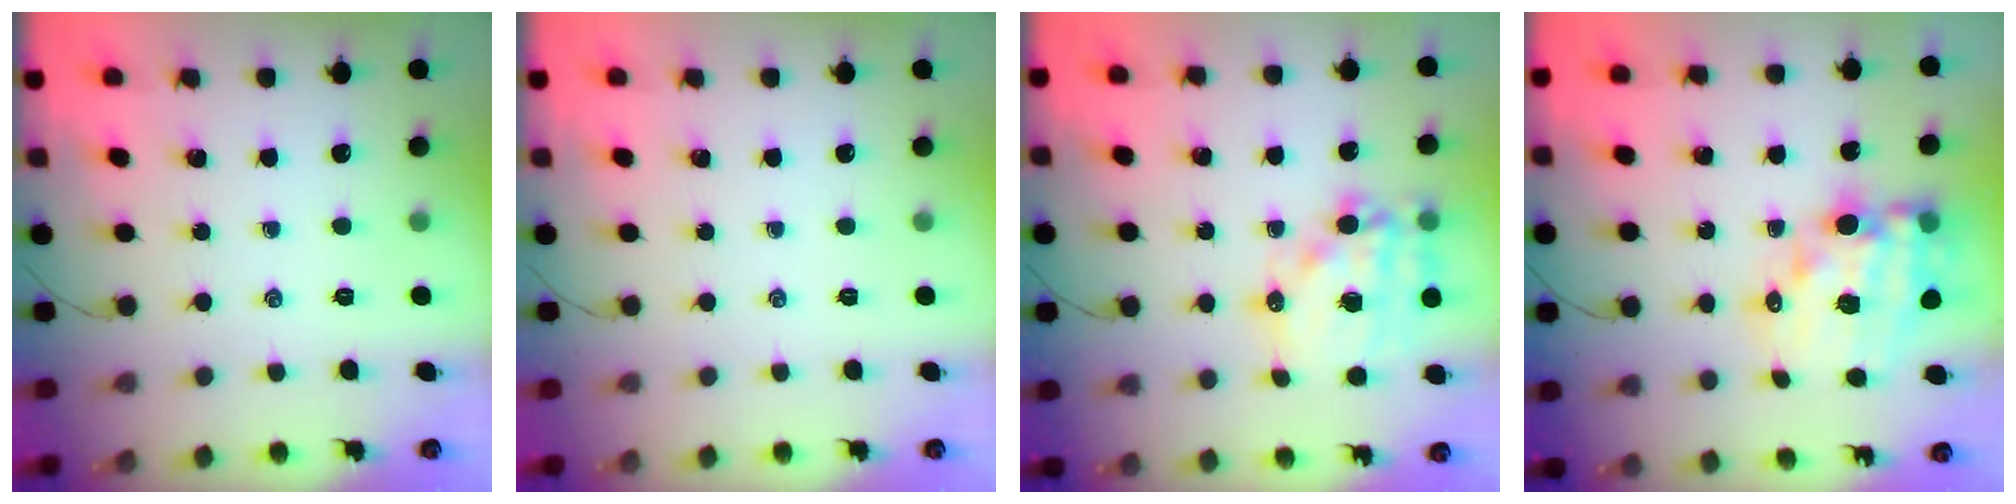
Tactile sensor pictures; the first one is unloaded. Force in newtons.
{"total": 0.0}
{"total": 16.2, "press": 15.7, "slide": 4.0}
{"total": 16.0, "press": 15.4, "slide": 4.1}